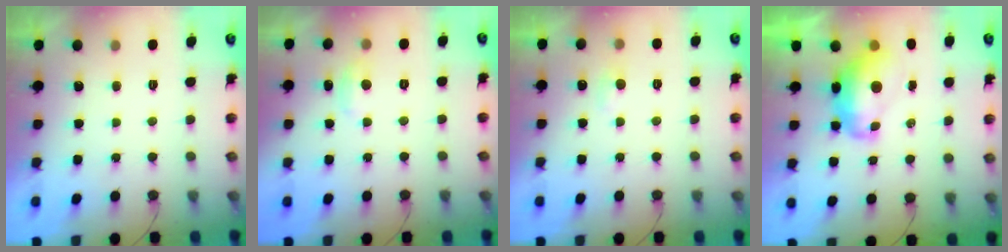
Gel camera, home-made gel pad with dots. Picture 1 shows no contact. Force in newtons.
{"total": 3.8, "press": 3.8, "slide": 0.5}
{"total": 4.1, "press": 4.1, "slide": 0.5}
{"total": 10.3, "press": 10.2, "slide": 0.9}